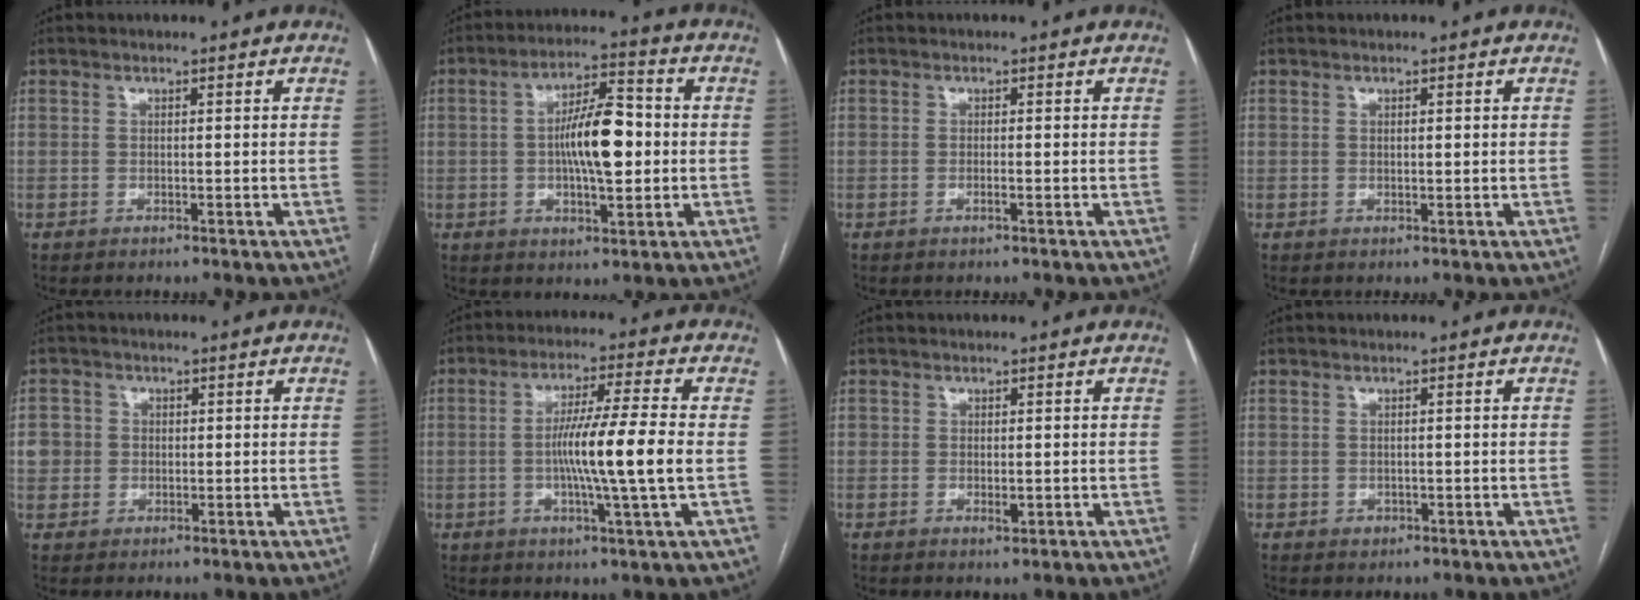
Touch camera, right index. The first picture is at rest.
{"total": 10.7, "force": [-0.2, 3.2, 10.2], "torque": [-0.177, 0.018, -0.003]}
{"total": 1.0, "force": [-0.5, 0.0, 0.9], "torque": [-0.020, 0.000, -0.008]}
{"total": 1.0, "force": [0.2, 0.4, 0.9], "torque": [-0.017, 0.000, 0.005]}
{"total": 4.5, "force": [0.2, 4.4, 0.9], "torque": [-0.014, 0.013, 0.005]}
{"total": 11.0, "force": [-1.0, -1.0, 10.9], "torque": [-0.192, -0.006, -0.021]}
{"total": 1.5, "force": [-0.3, 0.8, 1.2], "torque": [-0.017, -0.002, -0.002]}
{"total": 1.1, "force": [-0.3, 0.9, 0.4], "torque": [-0.006, 0.002, 0.000]}